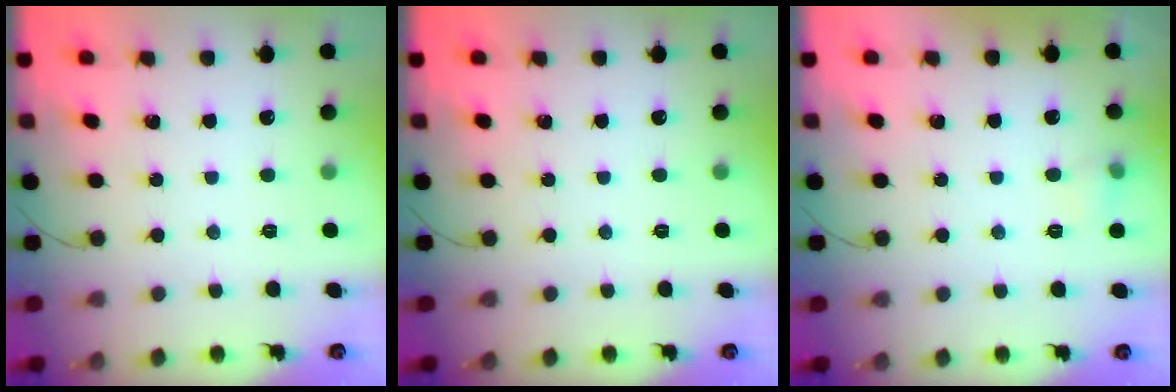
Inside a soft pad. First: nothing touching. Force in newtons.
{"total": 0.0}
{"total": 5.1, "press": 4.9, "slide": 1.5}